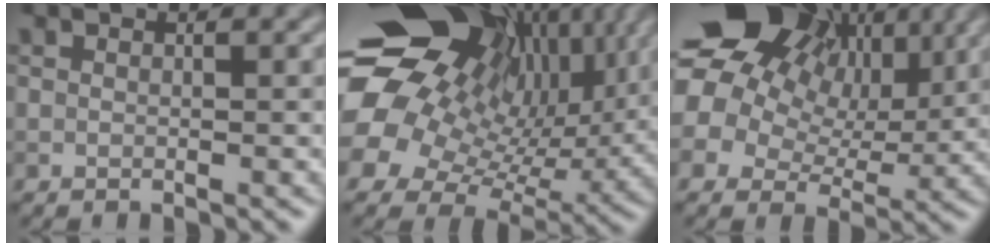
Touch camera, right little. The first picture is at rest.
{"total": 19.2, "force": [6.2, 14.0, 11.6], "torque": [-0.239, 0.040, 0.110]}
{"total": 17.4, "force": [7.1, 13.2, 8.9], "torque": [-0.204, 0.042, 0.115]}